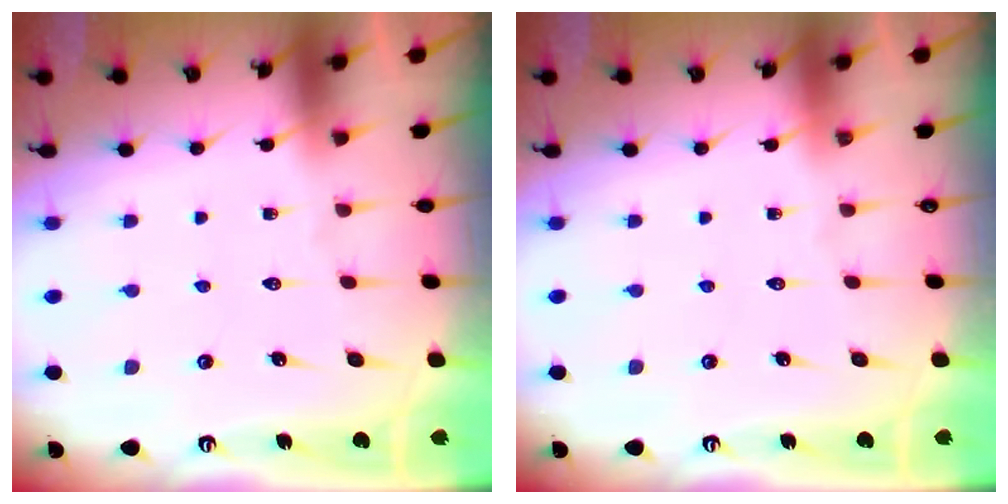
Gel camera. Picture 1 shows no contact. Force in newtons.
{"total": 0.0}